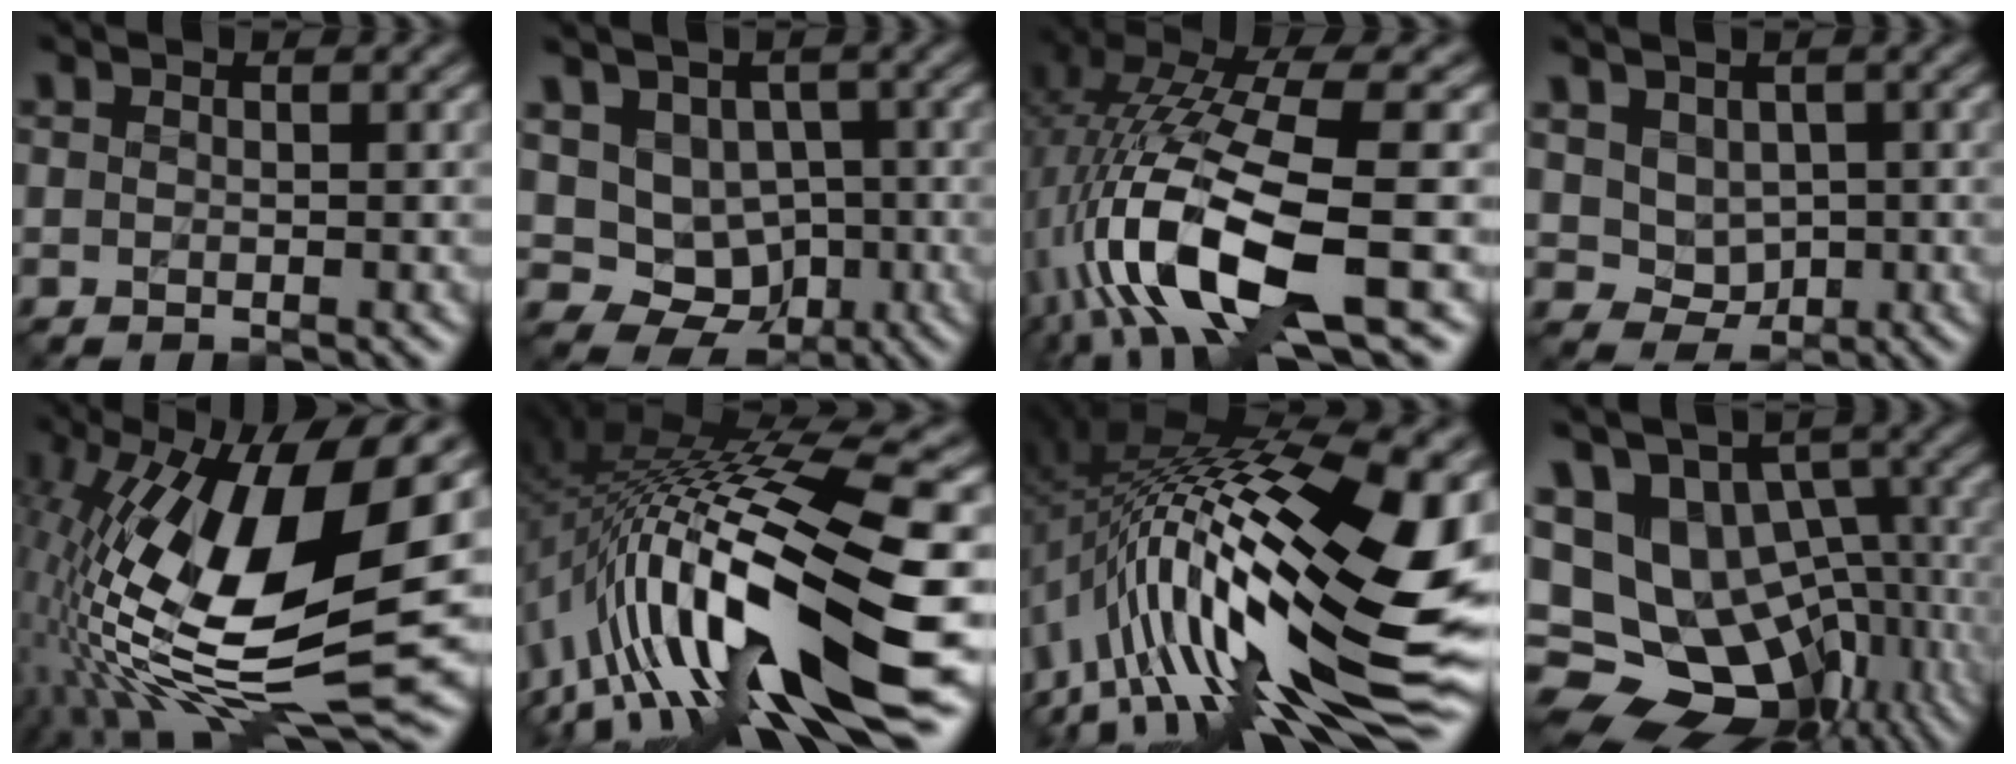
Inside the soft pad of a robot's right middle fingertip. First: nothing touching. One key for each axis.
{"total": 8.2, "fx": -0.3, "fy": 7.3, "fz": 3.7, "tx": -0.063, "ty": 0.007, "tz": -0.016}
{"total": 13.5, "fx": -3.5, "fy": 4.2, "fz": 12.4, "tx": -0.243, "ty": 0.000, "tz": -0.057}
{"total": 4.2, "fx": 1.0, "fy": 3.5, "fz": 2.1, "tx": -0.036, "ty": -0.001, "tz": 0.027}
{"total": 16.6, "fx": 1.3, "fy": 6.2, "fz": 15.3, "tx": -0.297, "ty": -0.006, "tz": 0.020}
{"total": 17.4, "fx": -3.1, "fy": 4.7, "fz": 16.5, "tx": -0.304, "ty": 0.022, "tz": -0.060}
{"total": 19.7, "fx": -2.3, "fy": 7.6, "fz": 18.0, "tx": -0.323, "ty": 0.021, "tz": -0.054}
{"total": 16.5, "fx": -3.7, "fy": 12.3, "fz": 10.3, "tx": -0.190, "ty": 0.006, "tz": -0.021}